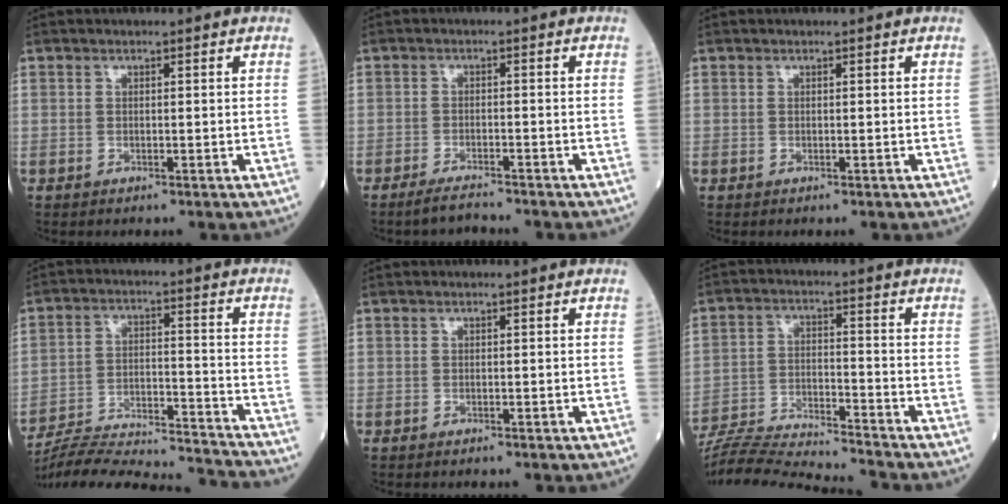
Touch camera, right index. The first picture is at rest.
{"total": 3.2, "force": [-3.0, 0.1, 1.0], "torque": [-0.024, -0.010, -0.052]}
{"total": 0.0}
{"total": 22.7, "force": [-21.7, 0.4, 6.5], "torque": [-0.117, -0.013, -0.322]}
{"total": 0.6, "force": [-0.6, 0.1, 0.2], "torque": [-0.002, -0.001, -0.011]}
{"total": 13.1, "force": [-12.6, -1.4, 3.3], "torque": [-0.054, -0.005, -0.220]}